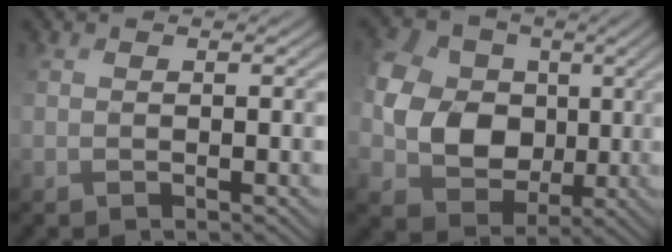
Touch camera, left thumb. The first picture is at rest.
{"total": 13.2, "force": [0.8, 11.1, 7.0], "torque": [-0.198, 0.001, 0.014]}